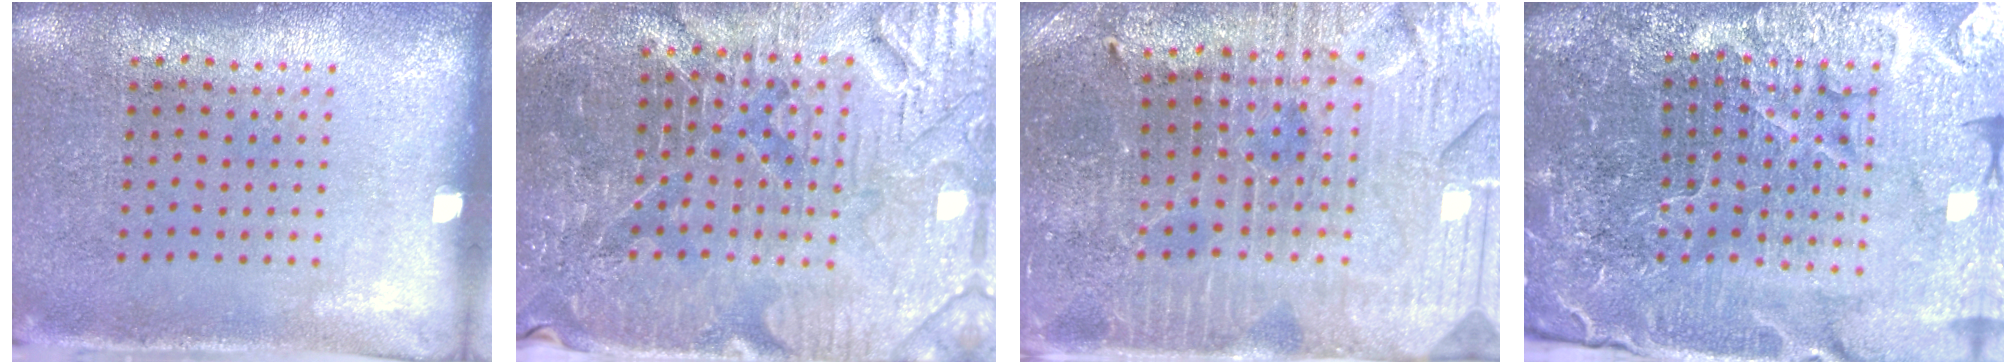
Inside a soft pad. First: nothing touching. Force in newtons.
{"total": 5.0, "press": 4.7, "slide": 1.7}
{"total": 3.5, "press": 3.5, "slide": 0.7}
{"total": 6.7, "press": 5.8, "slide": 3.3}